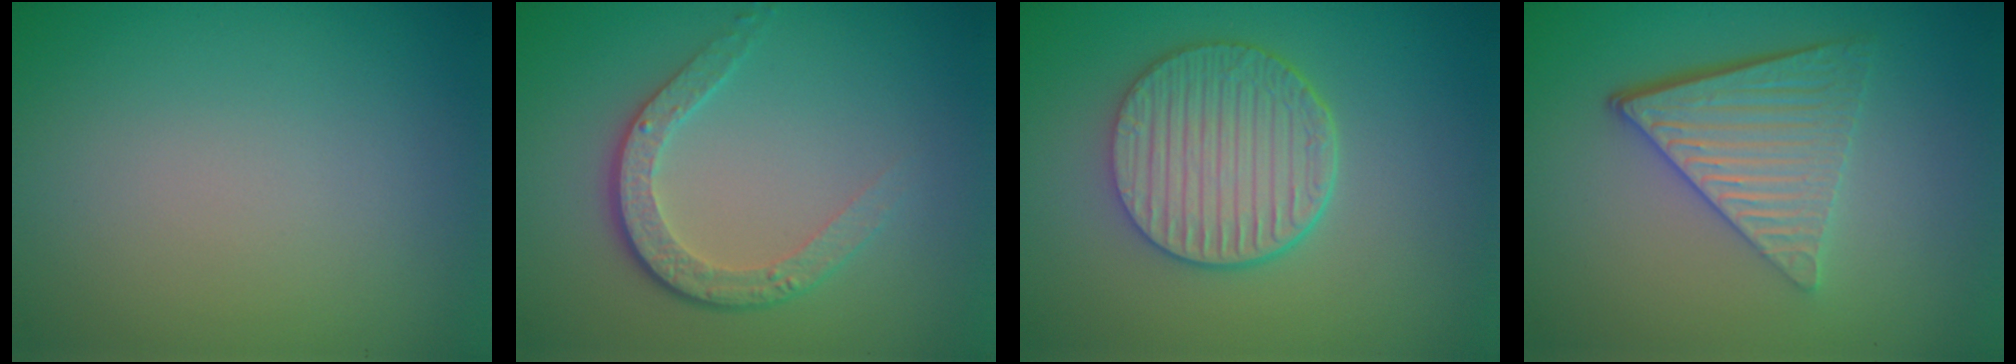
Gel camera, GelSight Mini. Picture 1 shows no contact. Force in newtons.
{"total": 3.7, "press": 2.8, "slide": 2.5}
{"total": 6.0, "press": 4.5, "slide": 4.0}
{"total": 5.7, "press": 3.9, "slide": 4.1}